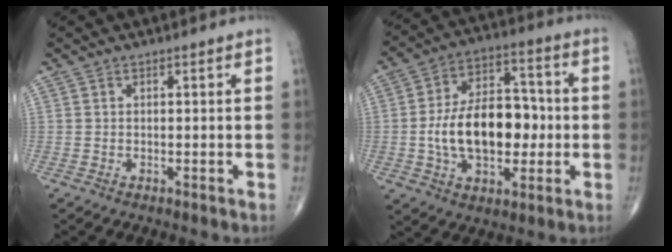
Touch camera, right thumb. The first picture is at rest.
{"total": 17.6, "force": [-1.6, 10.6, 13.9], "torque": [-0.209, 0.031, -0.024]}